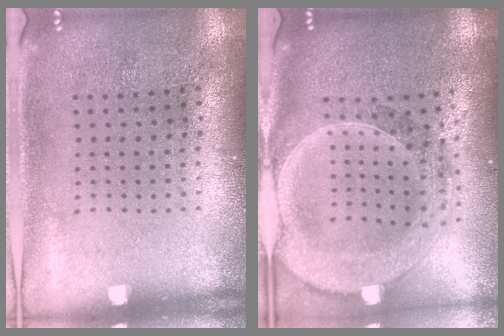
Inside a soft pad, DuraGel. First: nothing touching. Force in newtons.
{"total": 2.9, "press": 2.5, "slide": 1.5}